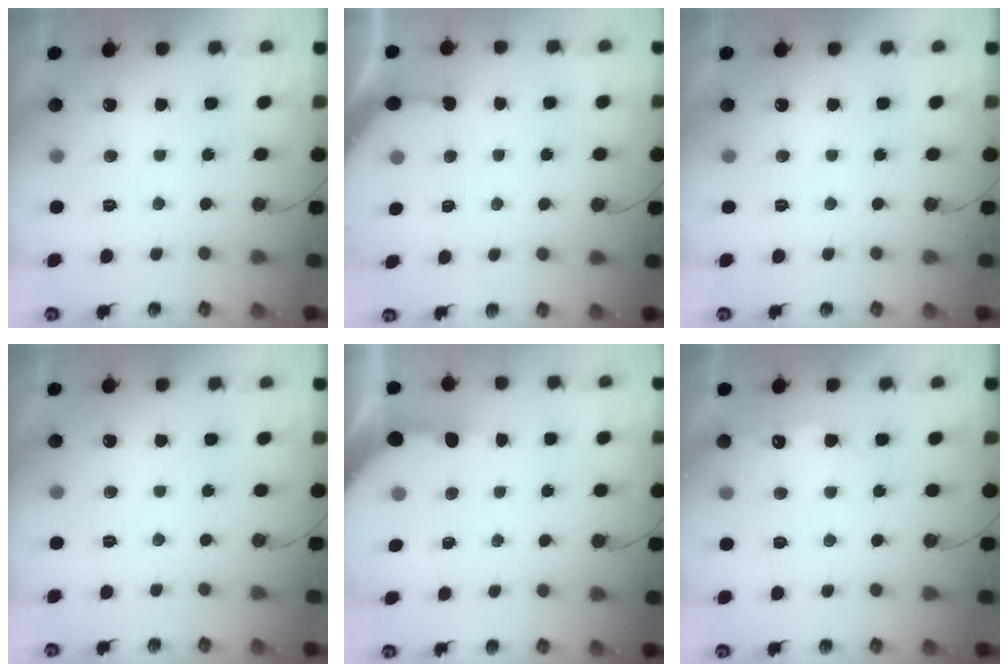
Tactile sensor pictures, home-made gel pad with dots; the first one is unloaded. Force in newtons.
{"total": 2.7, "press": 2.7, "slide": 0.4}
{"total": 0.0}
{"total": 0.0}
{"total": 5.8, "press": 5.7, "slide": 0.5}
{"total": 7.3, "press": 7.3, "slide": 0.7}